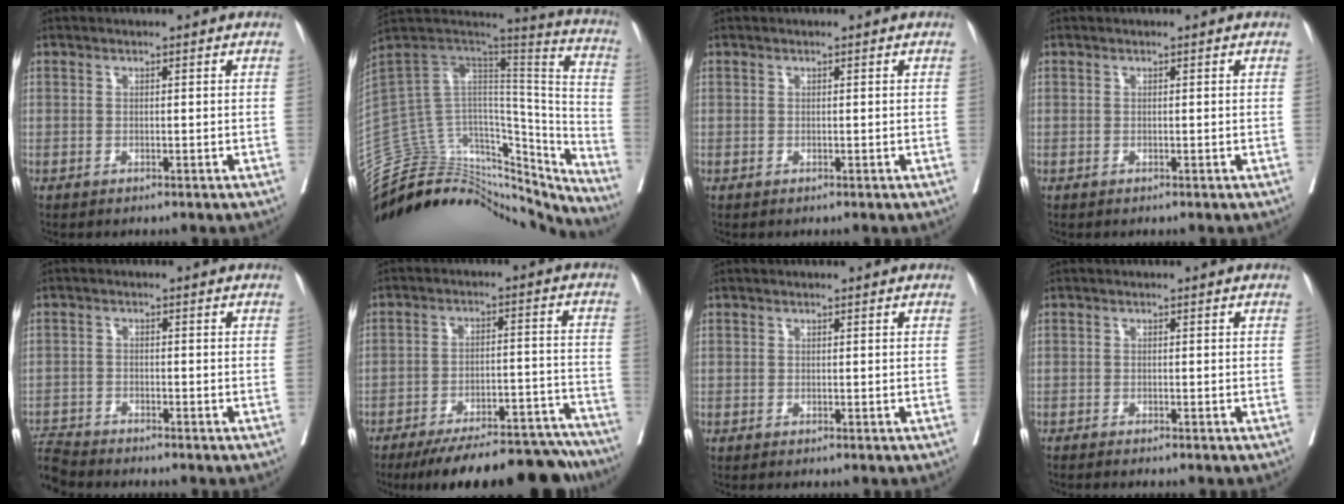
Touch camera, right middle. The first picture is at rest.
{"total": 35.2, "force": [-32.0, 10.9, 9.8], "torque": [-0.148, 0.025, -0.446]}
{"total": 0.0}
{"total": 0.0}
{"total": 4.9, "force": [-4.9, -0.2, 0.1], "torque": [-0.005, -0.012, -0.095]}
{"total": 22.4, "force": [-20.3, 4.5, 8.4], "torque": [-0.086, 0.010, -0.277]}
{"total": 0.0}
{"total": 3.0, "force": [-2.7, 0.1, 1.3], "torque": [-0.023, -0.006, -0.038]}